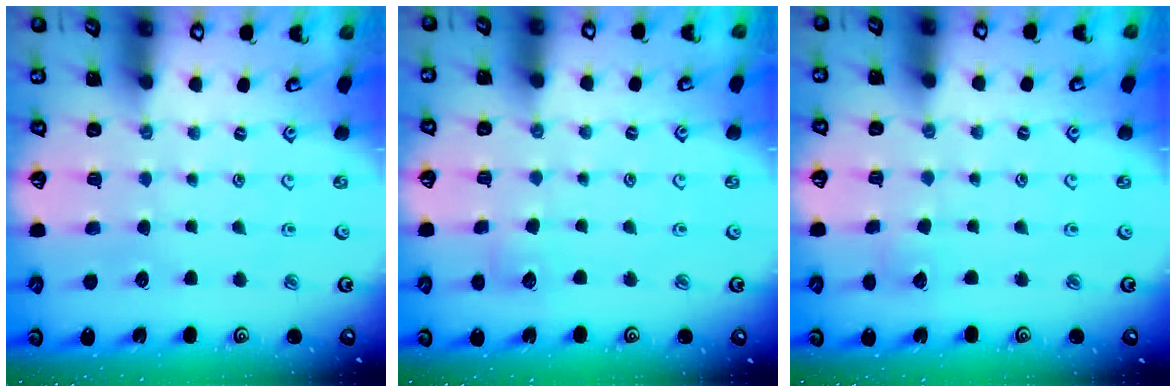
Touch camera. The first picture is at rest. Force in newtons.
{"total": 4.8, "press": 4.8, "slide": 0.5}
{"total": 2.8, "press": 2.7, "slide": 0.3}